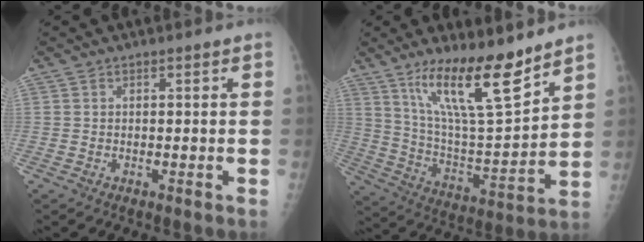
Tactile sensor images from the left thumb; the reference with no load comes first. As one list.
[{"total": 17.5, "force": [12.1, 3.6, 12.2], "torque": [-0.188, -0.078, 0.222]}]